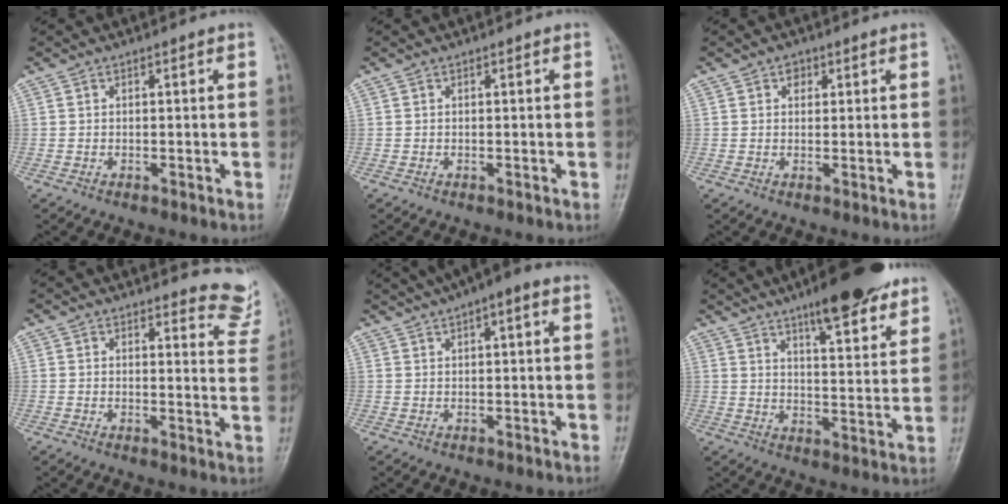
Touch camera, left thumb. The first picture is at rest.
{"total": 0.0}
{"total": 2.0, "force": [1.0, 1.5, 0.9], "torque": [0.001, -0.002, 0.010]}
{"total": 8.6, "force": [8.3, 2.2, 0.7], "torque": [0.034, -0.069, 0.063]}
{"total": 8.1, "force": [4.7, 2.0, 6.2], "torque": [-0.094, 0.027, 0.068]}
{"total": 15.1, "force": [10.3, 3.8, 10.2], "torque": [-0.117, -0.053, 0.154]}